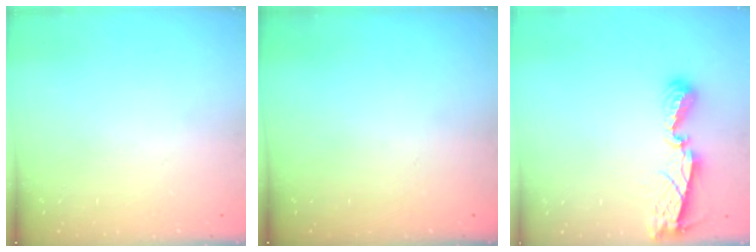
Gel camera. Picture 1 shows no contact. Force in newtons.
{"total": 0.0}
{"total": 7.5, "press": 7.5, "slide": 0.5}